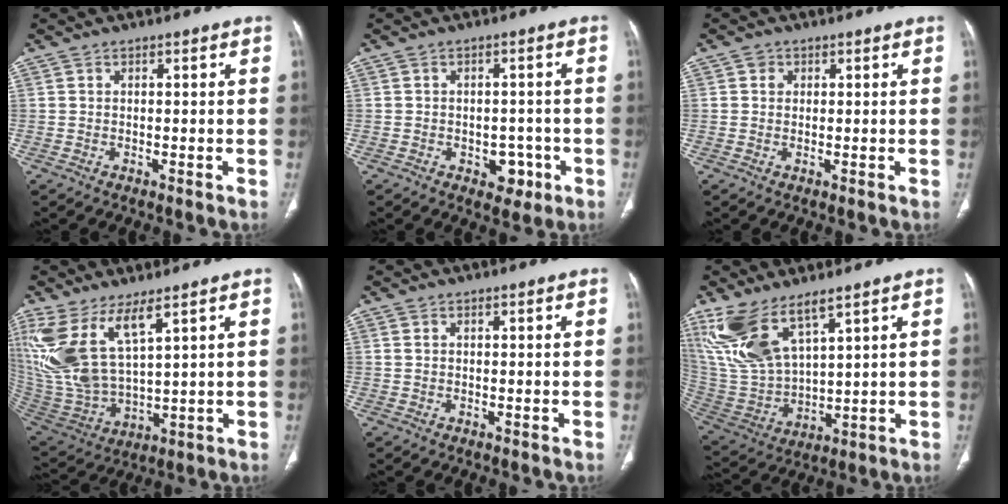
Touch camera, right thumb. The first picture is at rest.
{"total": 4.6, "force": [-1.8, 3.3, 2.7], "torque": [-0.005, 0.013, -0.019]}
{"total": 1.3, "force": [0.4, 1.2, 0.3], "torque": [0.003, 0.000, 0.004]}
{"total": 15.5, "force": [8.2, 5.8, 11.9], "torque": [-0.258, -0.040, 0.189]}
{"total": 0.6, "force": [0.3, 0.2, 0.4], "torque": [-0.012, 0.010, 0.009]}
{"total": 14.6, "force": [9.2, 5.4, 10.0], "torque": [-0.202, -0.038, 0.209]}